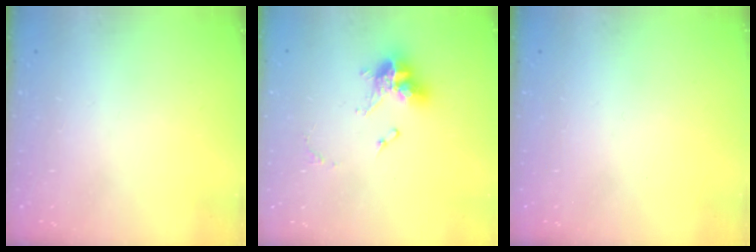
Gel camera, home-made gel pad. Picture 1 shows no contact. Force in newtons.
{"total": 11.4, "press": 11.4, "slide": 0.9}
{"total": 0.0}